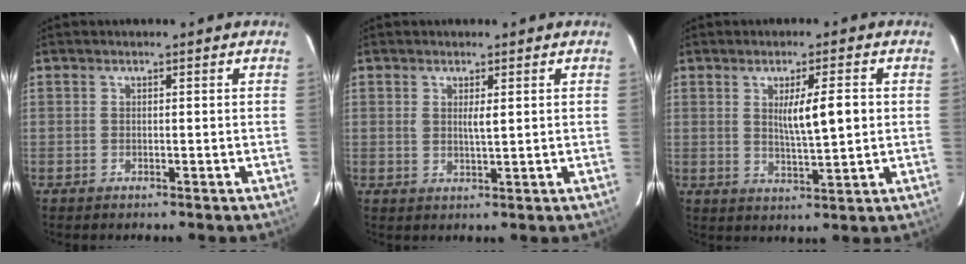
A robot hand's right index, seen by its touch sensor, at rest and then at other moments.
{"total": 1.8, "force": [0.6, 0.3, 1.7], "torque": [-0.031, -0.004, 0.011]}
{"total": 6.4, "force": [1.1, 0.7, 6.2], "torque": [-0.103, -0.003, 0.020]}